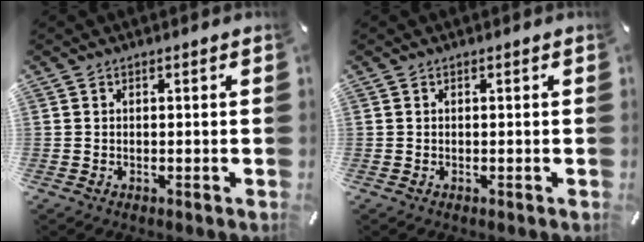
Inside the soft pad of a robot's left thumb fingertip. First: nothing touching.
{"total": 0.0}